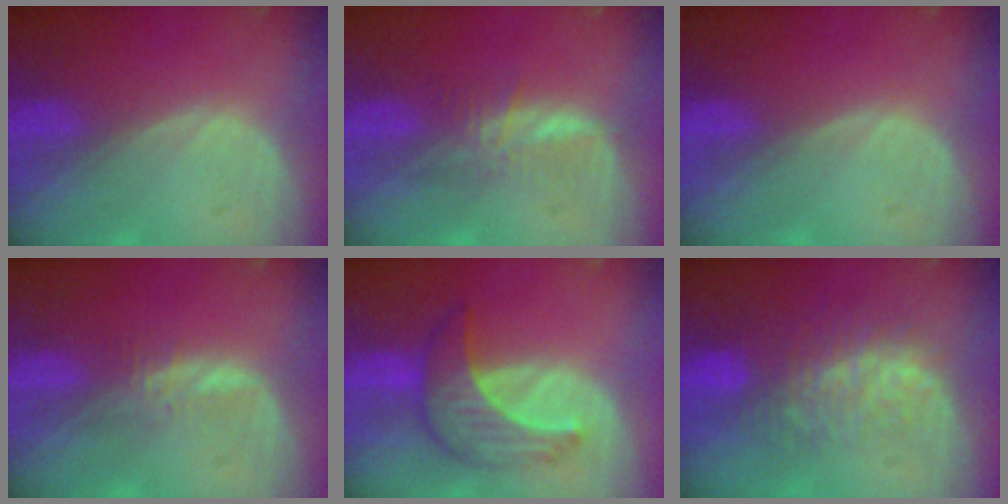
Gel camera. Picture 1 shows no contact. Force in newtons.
{"total": 3.4, "press": 3.4, "slide": 0.2}
{"total": 0.0}
{"total": 2.2, "press": 2.1, "slide": 0.2}
{"total": 7.0, "press": 6.9, "slide": 0.5}
{"total": 9.4, "press": 8.1, "slide": 4.7}